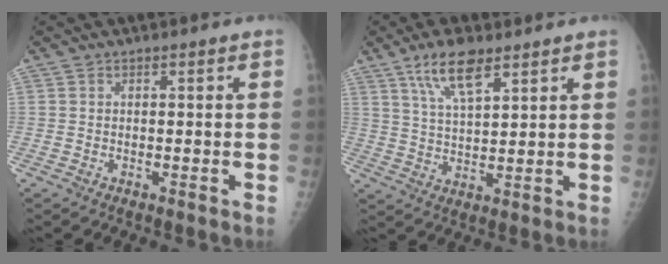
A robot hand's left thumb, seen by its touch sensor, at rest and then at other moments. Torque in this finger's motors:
{"motor_torque": [0.42, -0.15, 0.93, -0.61, 0.03]}